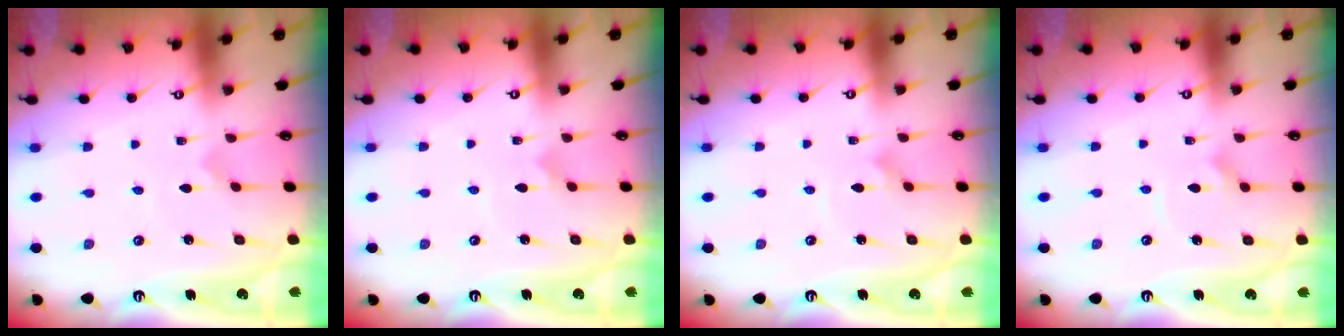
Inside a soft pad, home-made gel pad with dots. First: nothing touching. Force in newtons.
{"total": 1.2, "press": 1.2, "slide": 0.0}
{"total": 1.3, "press": 1.3, "slide": 0.0}
{"total": 2.4, "press": 2.4, "slide": 0.2}